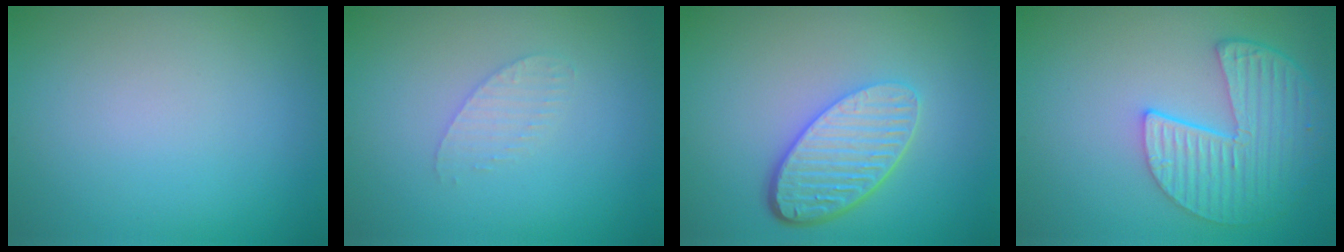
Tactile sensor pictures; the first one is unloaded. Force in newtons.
{"total": 1.4, "press": 1.4, "slide": 0.1}
{"total": 5.3, "press": 3.9, "slide": 3.6}
{"total": 5.4, "press": 4.4, "slide": 3.2}